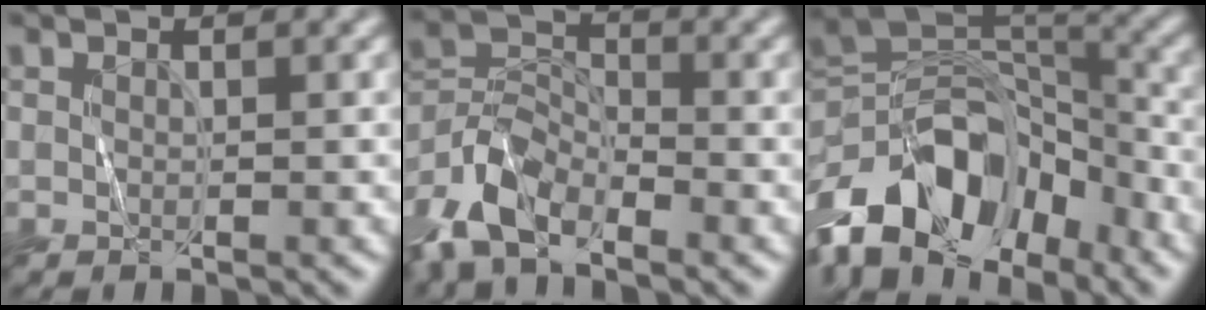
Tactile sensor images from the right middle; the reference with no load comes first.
{"total": 6.6, "force": [-5.1, 2.6, 3.3], "torque": [-0.071, 0.004, -0.113]}
{"total": 13.6, "force": [-8.3, 7.5, 7.7], "torque": [-0.146, 0.017, -0.155]}